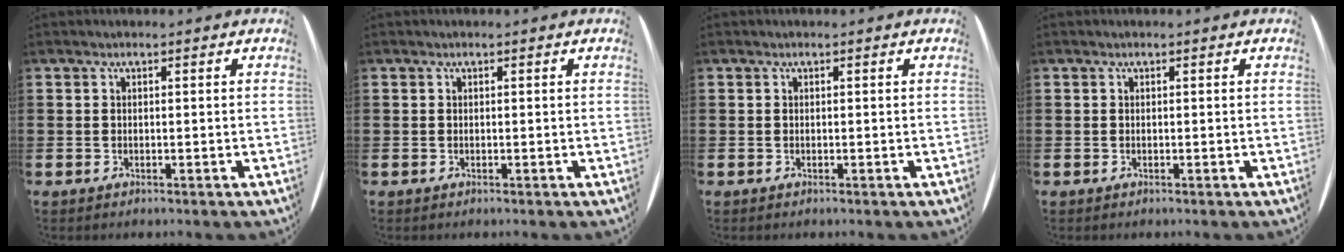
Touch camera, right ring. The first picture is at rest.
{"total": 0.0}
{"total": 0.0}
{"total": 0.0}